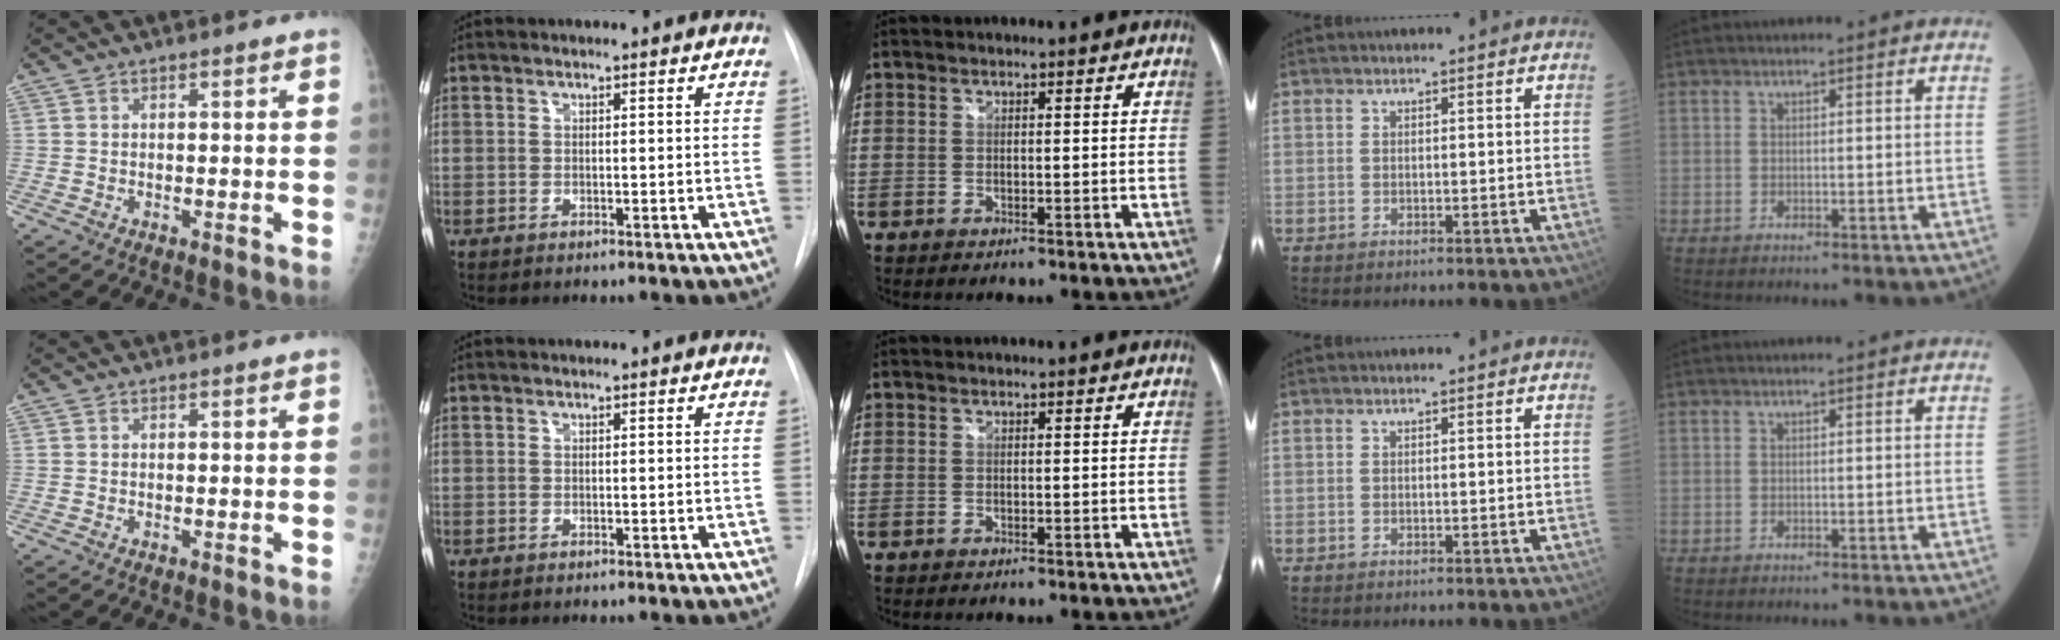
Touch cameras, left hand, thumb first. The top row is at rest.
{}